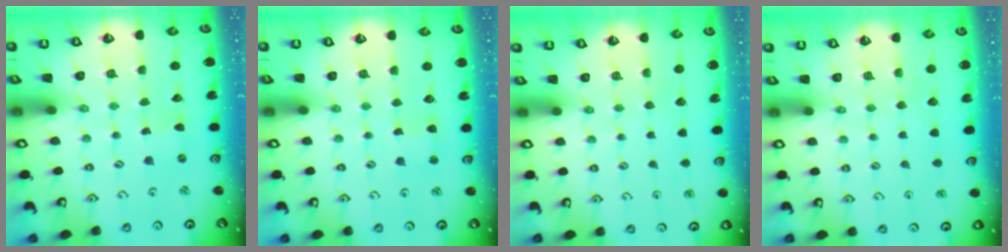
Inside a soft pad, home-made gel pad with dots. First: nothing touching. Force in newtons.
{"total": 2.3, "press": 2.3, "slide": 0.3}
{"total": 0.0}
{"total": 0.0}